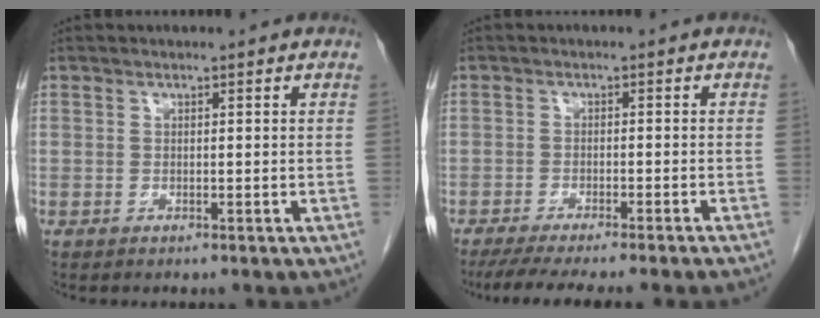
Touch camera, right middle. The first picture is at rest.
{"total": 11.0, "force": [-9.3, -0.6, 5.7], "torque": [-0.057, -0.021, -0.136]}